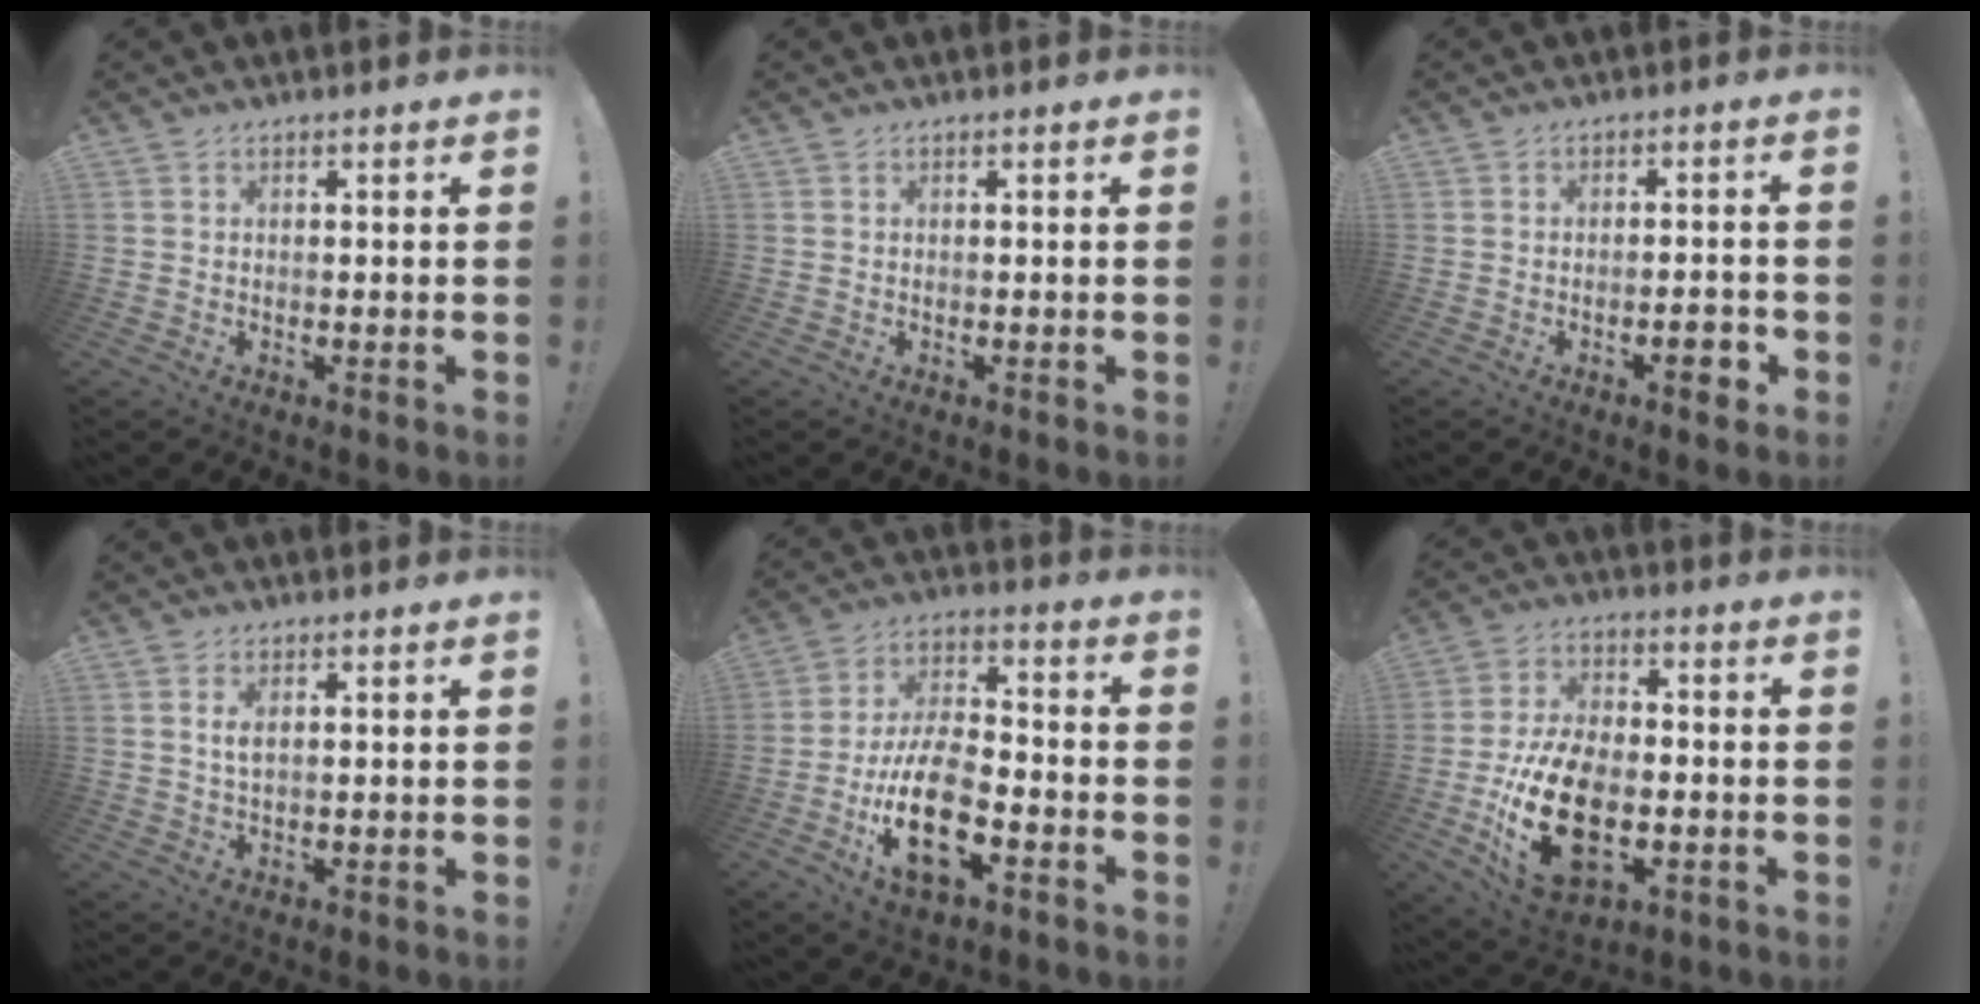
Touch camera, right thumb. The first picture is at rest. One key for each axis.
{"total": 0.0}
{"total": 5.0, "fx": -2.4, "fy": 1.6, "fz": 4.1, "tx": -0.053, "ty": 0.007, "tz": -0.039}
{"total": 2.6, "fx": 1.0, "fy": 0.9, "fz": 2.2, "tx": -0.035, "ty": -0.003, "tz": 0.014}
{"total": 17.8, "fx": -6.8, "fy": 8.7, "fz": 13.9, "tx": -0.278, "ty": 0.032, "tz": -0.112}
{"total": 21.1, "fx": -5.8, "fy": 13.1, "fz": 15.5, "tx": -0.284, "ty": 0.029, "tz": -0.091}